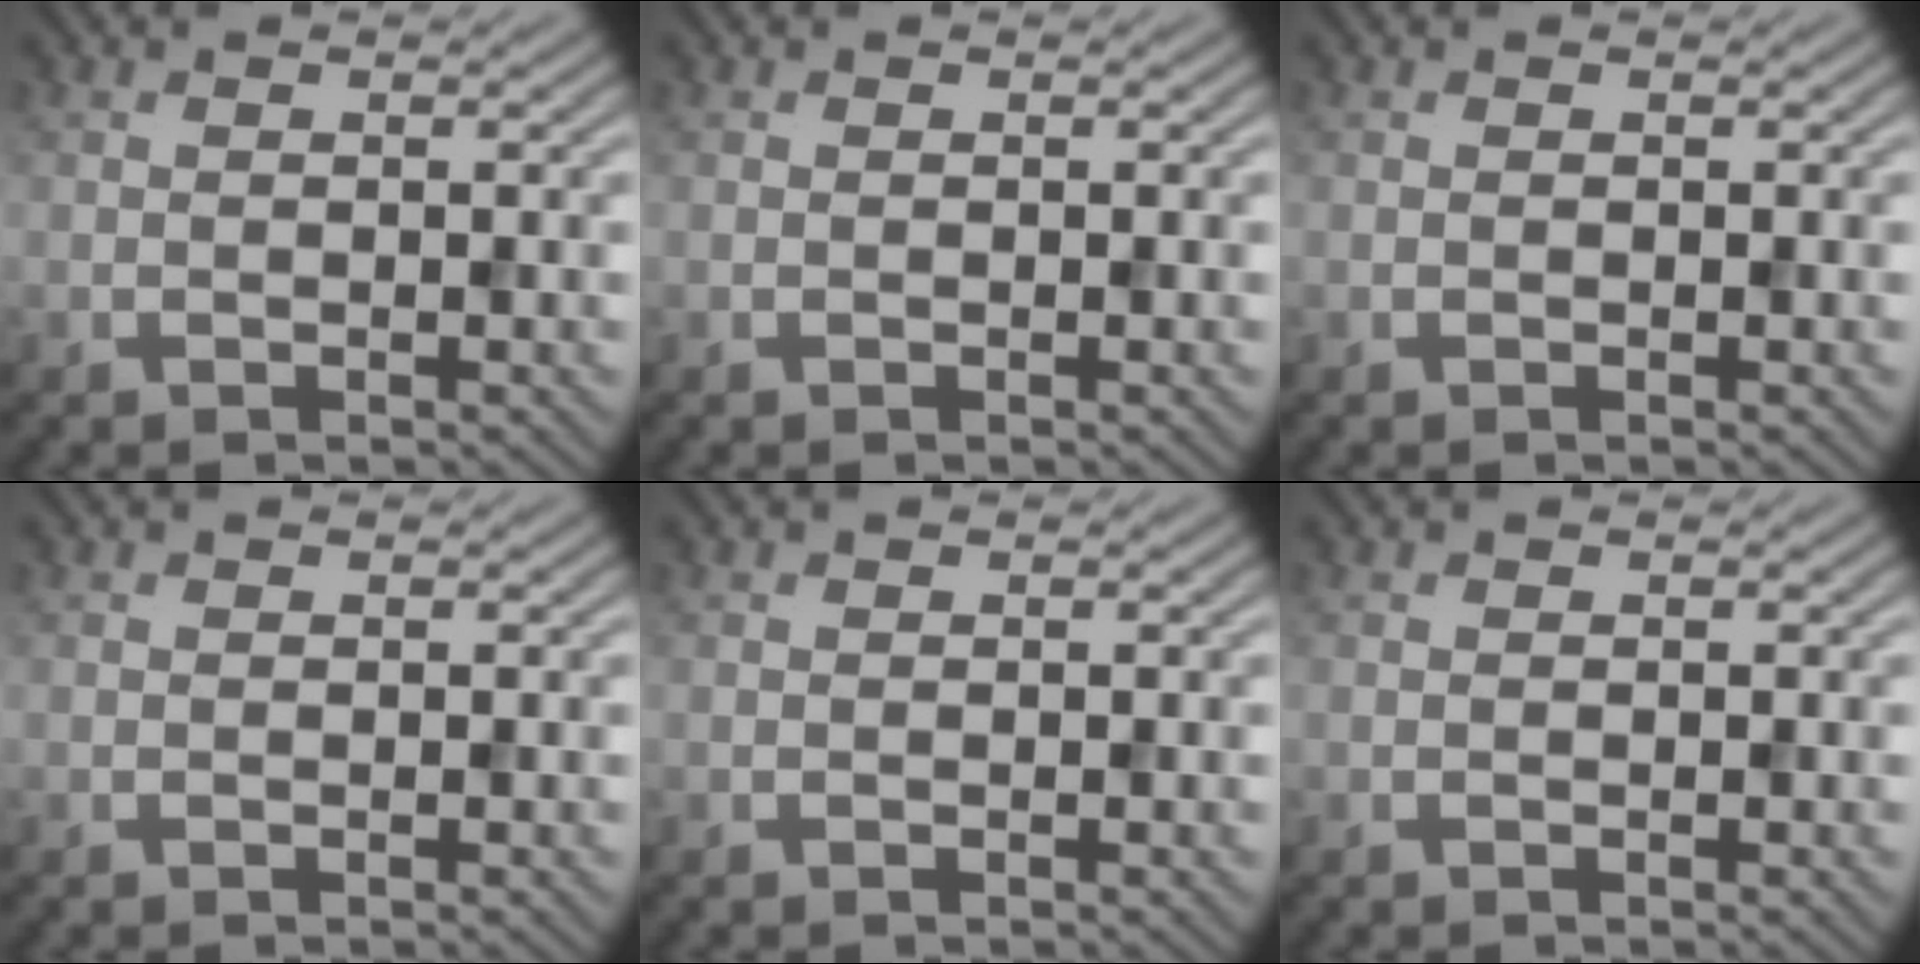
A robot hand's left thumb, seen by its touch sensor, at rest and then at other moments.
{"total": 0.0}
{"total": 0.0}
{"total": 0.0}
{"total": 0.0}
{"total": 0.0}